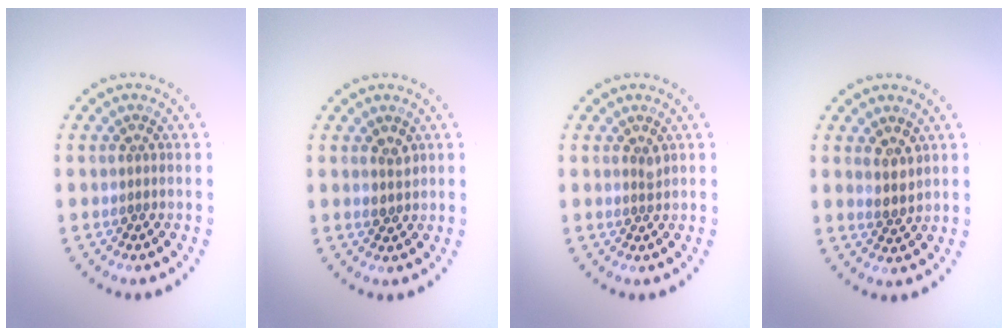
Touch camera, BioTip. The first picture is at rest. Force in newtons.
{"total": 1.5, "press": 1.4, "slide": 0.6}
{"total": 0.7, "press": 0.5, "slide": 0.5}
{"total": 2.0, "press": 1.8, "slide": 1.0}